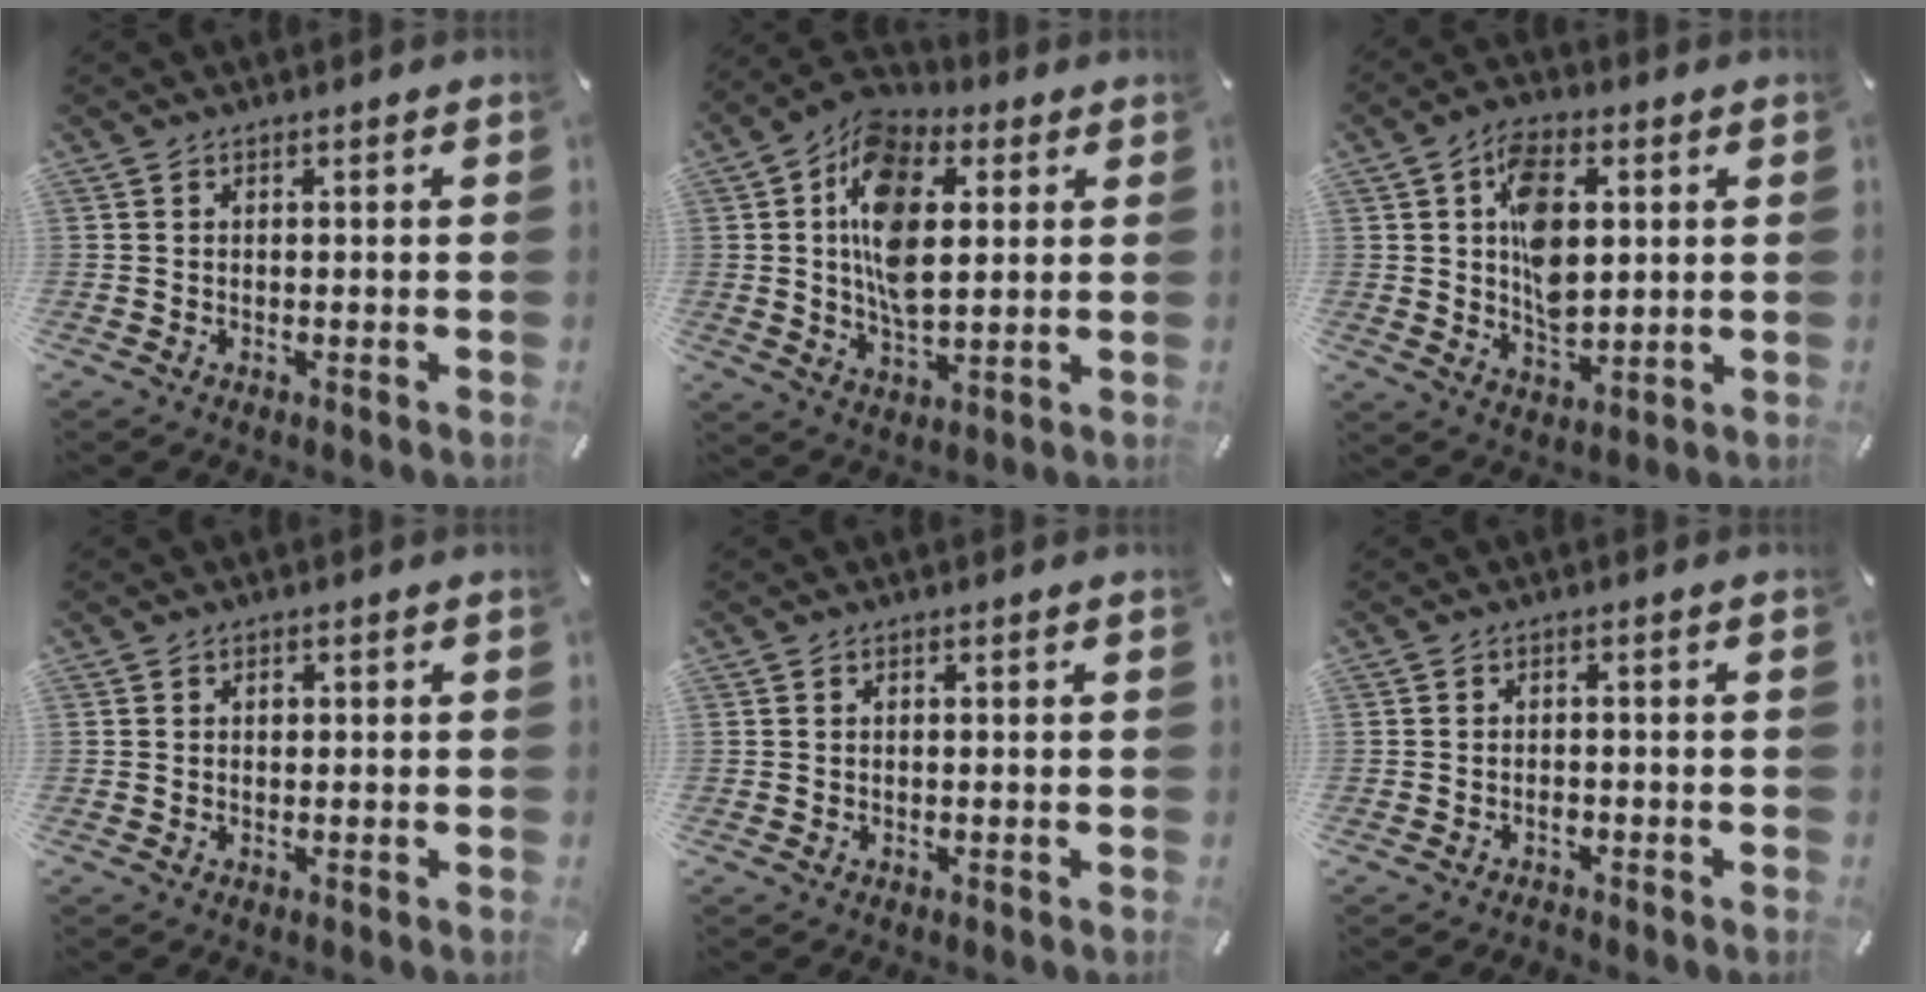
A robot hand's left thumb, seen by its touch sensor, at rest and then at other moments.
{"total": 16.0, "force": [3.4, 10.0, 12.0], "torque": [-0.232, -0.002, 0.057]}
{"total": 12.1, "force": [2.5, 7.7, 8.9], "torque": [-0.149, 0.001, 0.045]}
{"total": 0.8, "force": [0.2, 0.6, 0.5], "torque": [-0.002, -0.002, 0.001]}
{"total": 0.0}
{"total": 1.5, "force": [-1.0, 0.8, 0.8], "torque": [-0.017, 0.003, -0.022]}